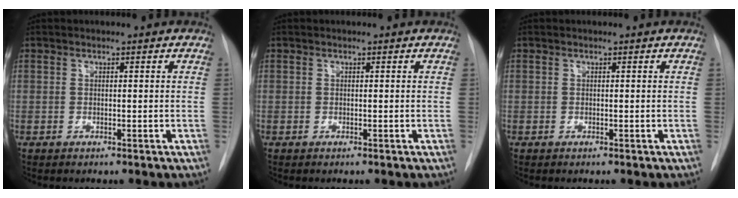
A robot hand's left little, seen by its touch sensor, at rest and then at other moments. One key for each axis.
{"total": 0.0}
{"total": 0.0}